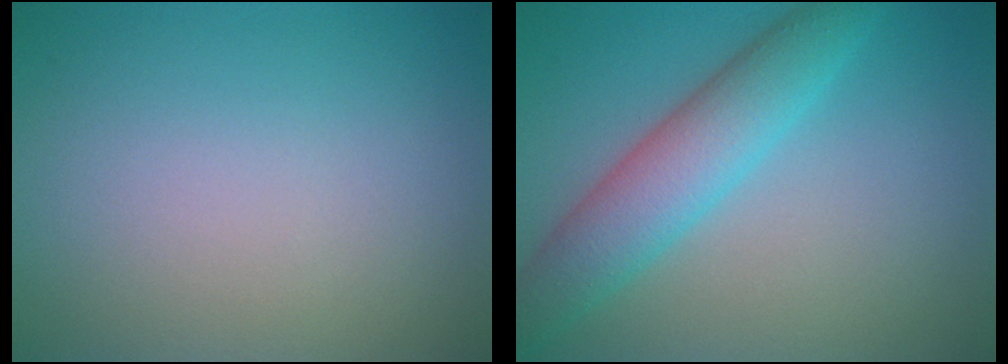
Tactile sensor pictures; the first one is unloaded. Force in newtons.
{"total": 5.4, "press": 5.4, "slide": 0.1}